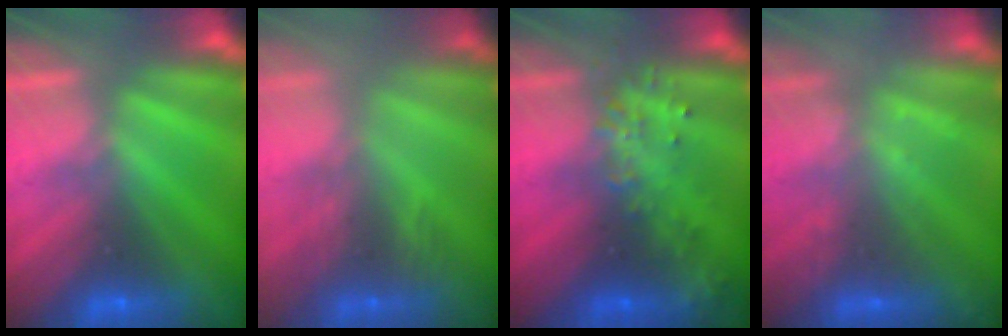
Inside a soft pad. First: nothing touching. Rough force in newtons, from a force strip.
{"total": 3.7}
{"total": 2.9}
{"total": 2.2}